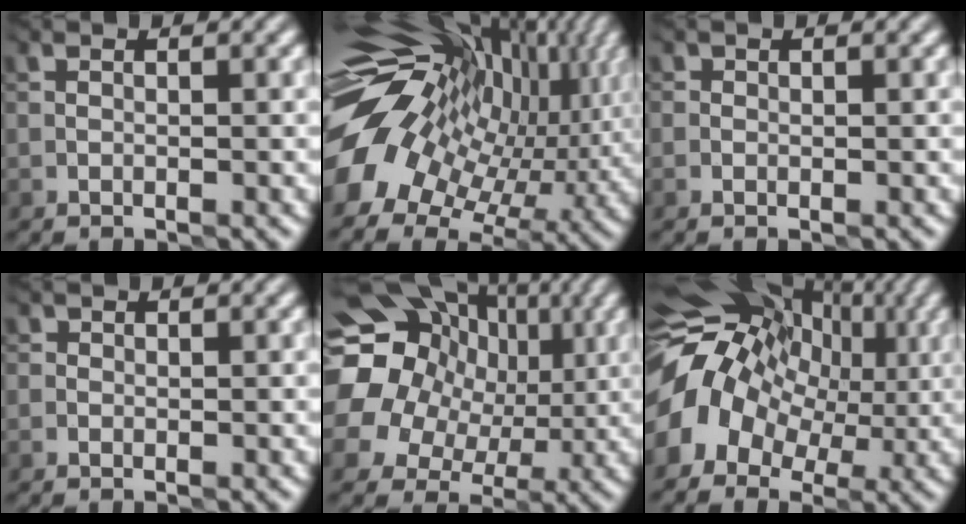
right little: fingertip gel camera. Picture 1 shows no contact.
{"total": 16.1, "force": [3.2, 10.6, 11.7], "torque": [-0.189, -0.010, 0.087]}
{"total": 0.0}
{"total": 0.0}
{"total": 16.7, "force": [4.7, 14.5, 7.0], "torque": [-0.155, 0.036, 0.060]}
{"total": 10.9, "force": [0.5, 8.9, 6.4], "torque": [-0.107, 0.005, 0.008]}